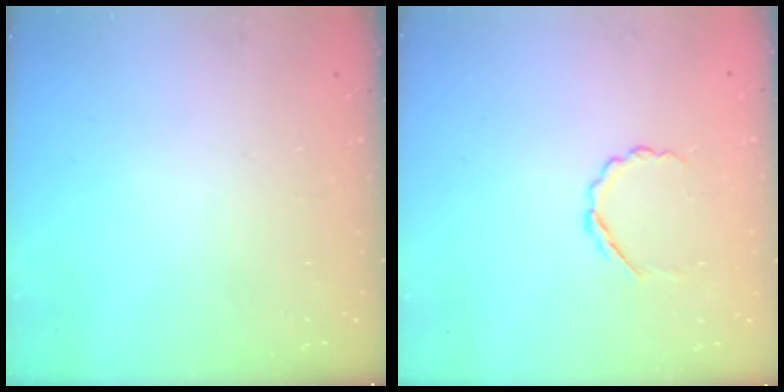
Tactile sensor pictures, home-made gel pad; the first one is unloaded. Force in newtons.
{"total": 3.5, "press": 3.3, "slide": 1.2}